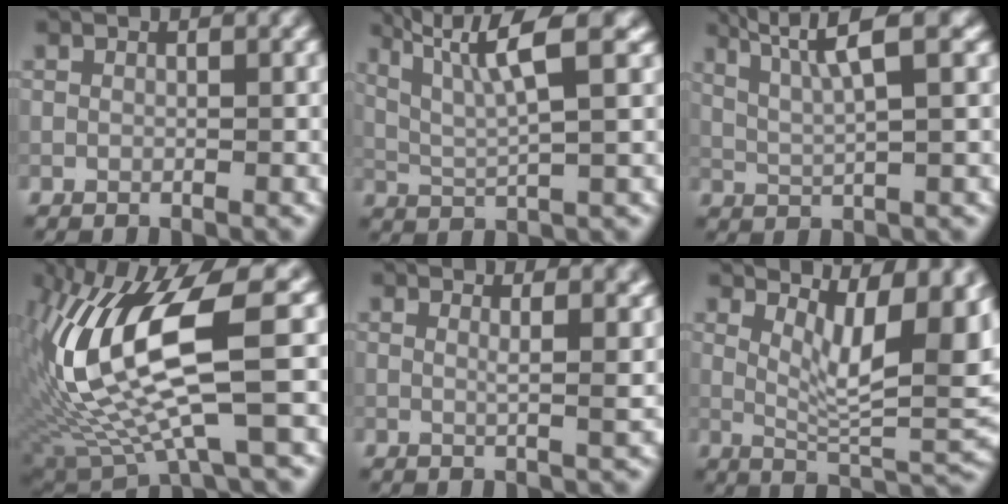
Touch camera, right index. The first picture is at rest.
{"total": 7.0, "force": [3.3, 1.6, 5.9], "torque": [-0.107, 0.012, 0.066]}
{"total": 5.2, "force": [2.6, 1.0, 4.4], "torque": [-0.080, 0.011, 0.046]}
{"total": 11.9, "force": [1.1, 3.2, 11.5], "torque": [-0.235, -0.012, 0.031]}
{"total": 4.1, "force": [2.4, 1.5, 2.9], "torque": [-0.023, 0.013, 0.014]}
{"total": 10.1, "force": [4.5, 3.2, 8.4], "torque": [-0.119, -0.003, 0.079]}